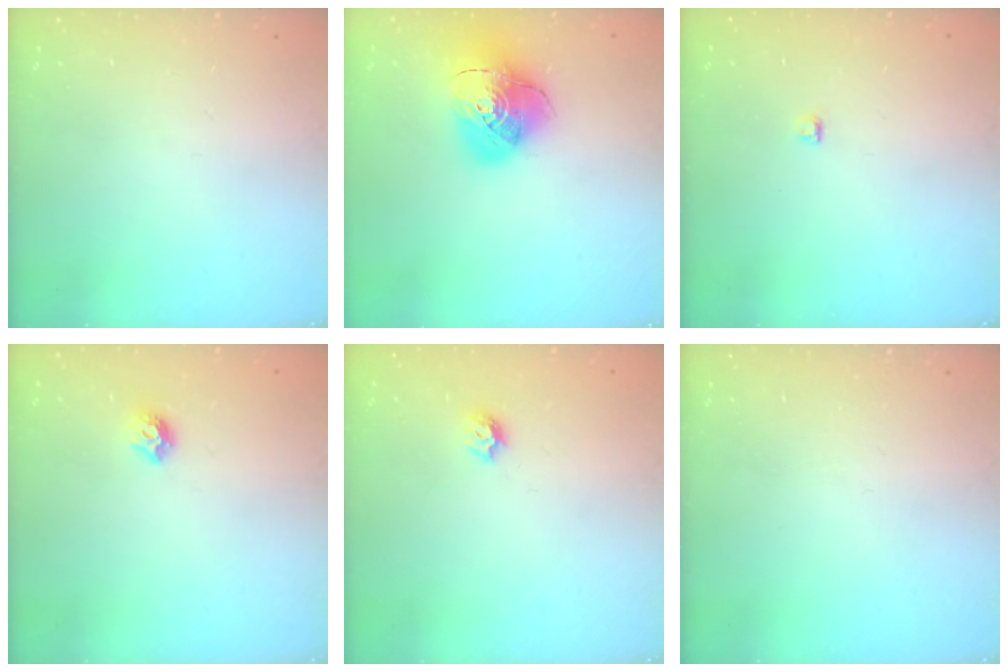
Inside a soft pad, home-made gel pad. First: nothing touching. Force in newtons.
{"total": 15.3, "press": 15.2, "slide": 1.8}
{"total": 2.8, "press": 2.7, "slide": 0.3}
{"total": 6.1, "press": 6.0, "slide": 0.9}
{"total": 5.7, "press": 5.6, "slide": 0.8}
{"total": 0.0}